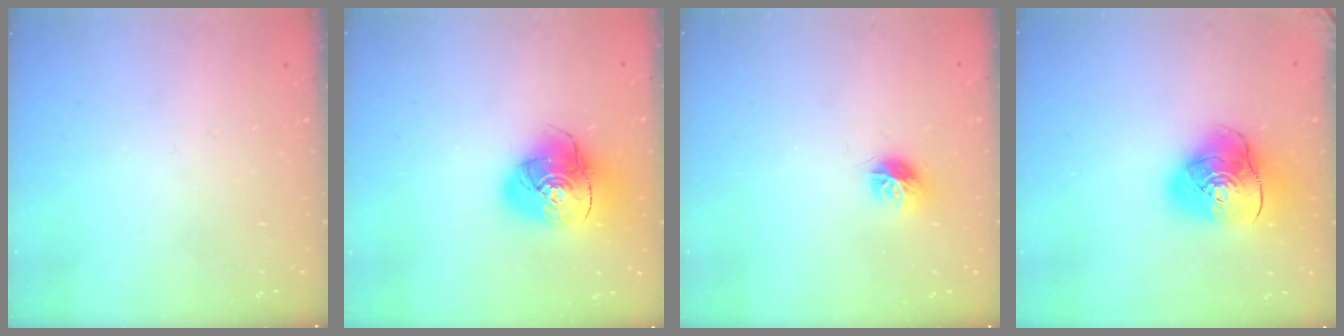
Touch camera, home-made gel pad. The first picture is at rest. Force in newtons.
{"total": 15.6, "press": 15.4, "slide": 2.4}
{"total": 8.1, "press": 8.1, "slide": 0.2}
{"total": 15.1, "press": 14.9, "slide": 2.2}